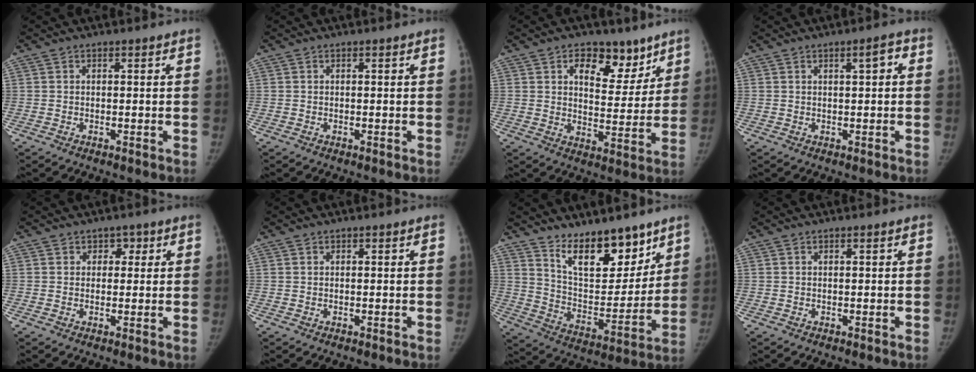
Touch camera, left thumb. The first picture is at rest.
{"total": 0.0}
{"total": 11.1, "force": [6.6, 6.6, 6.1], "torque": [-0.047, -0.035, 0.099]}
{"total": 2.6, "force": [0.7, 0.7, 2.4], "torque": [-0.031, 0.004, 0.008]}
{"total": 2.4, "force": [0.9, 2.1, 0.9], "torque": [0.016, -0.001, 0.005]}
{"total": 0.0}
{"total": 15.9, "force": [11.4, 6.9, 8.7], "torque": [-0.082, -0.091, 0.201]}
{"total": 0.0}